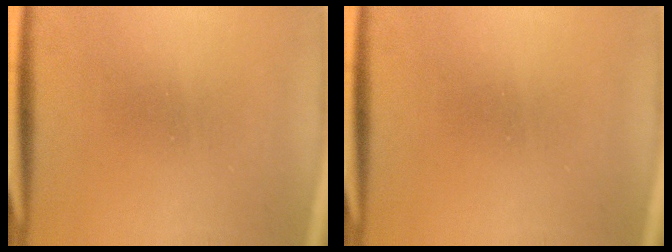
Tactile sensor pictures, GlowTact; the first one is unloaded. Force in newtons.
{"total": 0.0}